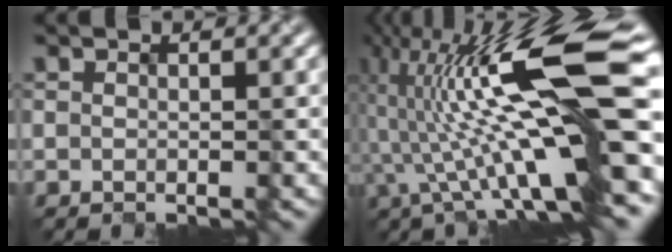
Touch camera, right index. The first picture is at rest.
{"total": 15.3, "force": [0.1, 3.4, 14.9], "torque": [-0.250, 0.018, 0.004]}